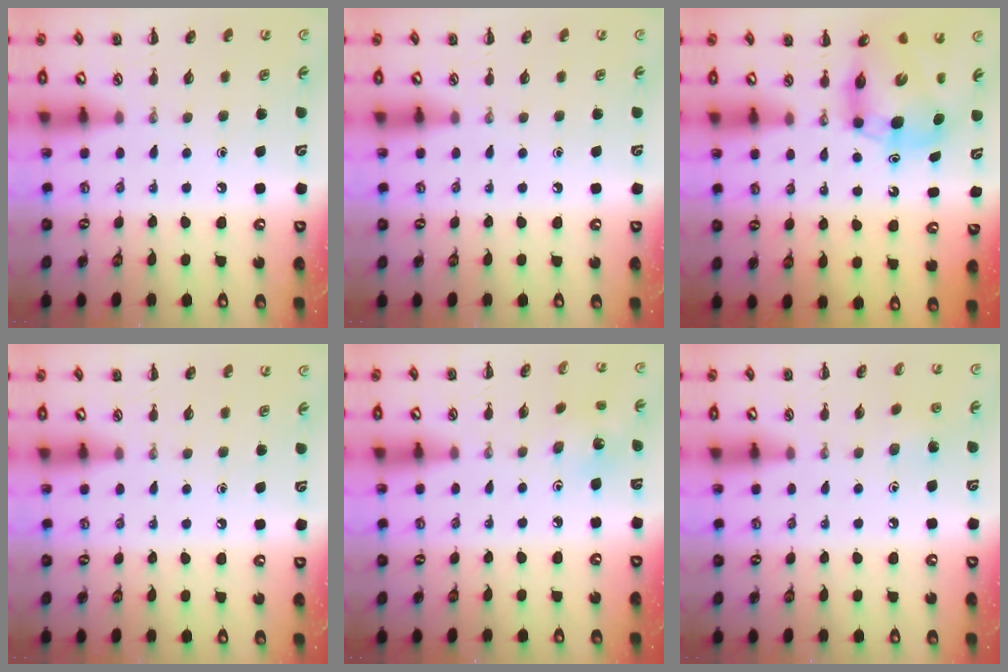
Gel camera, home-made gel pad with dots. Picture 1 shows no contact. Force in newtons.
{"total": 0.0}
{"total": 9.0, "press": 8.6, "slide": 2.5}
{"total": 0.0}
{"total": 1.8, "press": 1.6, "slide": 0.7}
{"total": 2.7, "press": 2.5, "slide": 0.8}